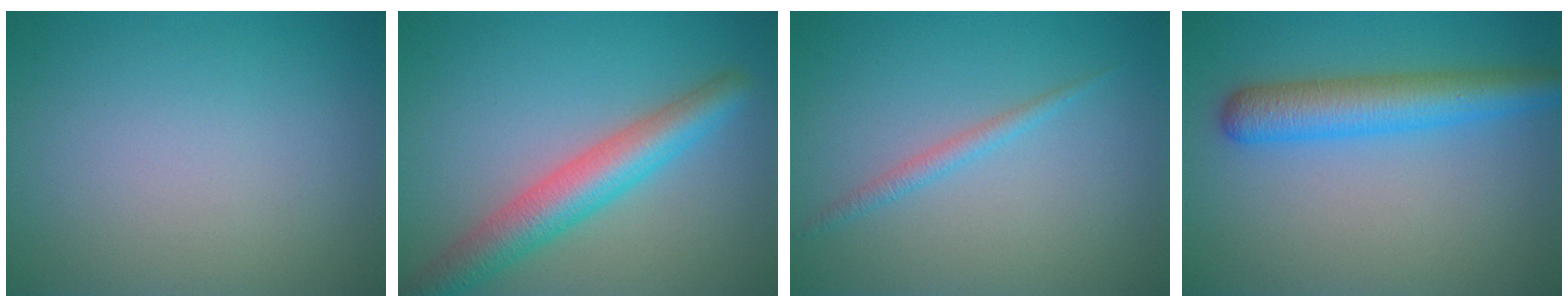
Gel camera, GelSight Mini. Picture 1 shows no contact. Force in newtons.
{"total": 5.6, "press": 5.6, "slide": 0.3}
{"total": 1.3, "press": 1.3, "slide": 0.1}
{"total": 5.3, "press": 5.3, "slide": 0.2}